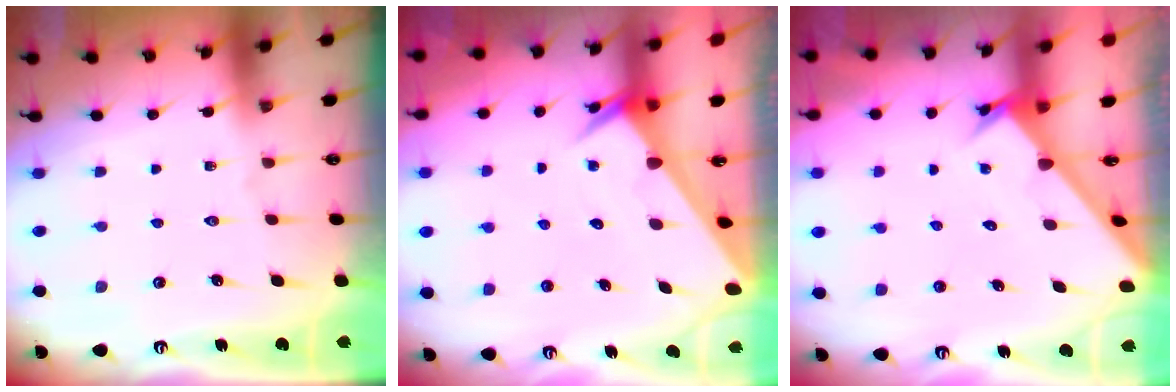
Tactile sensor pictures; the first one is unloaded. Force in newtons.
{"total": 2.9, "press": 2.9, "slide": 0.1}
{"total": 2.4, "press": 2.4, "slide": 0.1}